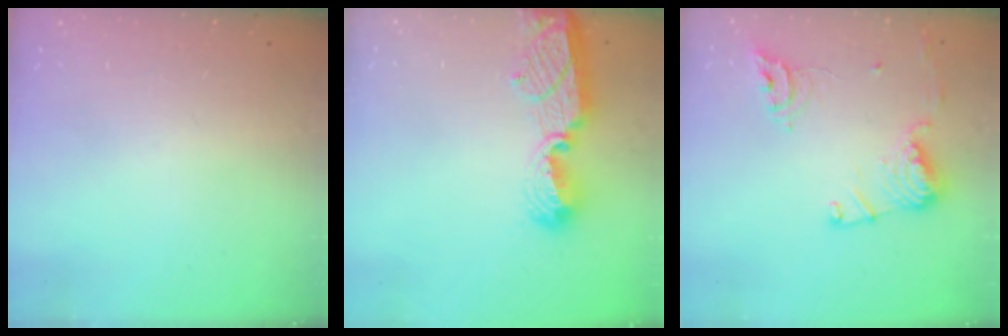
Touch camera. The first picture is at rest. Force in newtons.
{"total": 10.7, "press": 10.7, "slide": 1.0}
{"total": 15.3, "press": 15.2, "slide": 1.4}